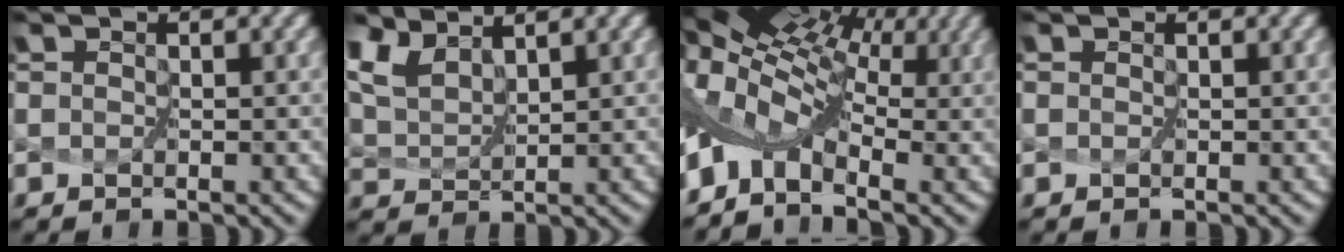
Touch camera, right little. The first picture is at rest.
{"total": 4.2, "force": [3.7, 1.2, 1.4], "torque": [-0.058, -0.001, 0.092]}
{"total": 9.9, "force": [1.8, 6.2, 7.5], "torque": [-0.167, -0.001, 0.042]}
{"total": 0.0}